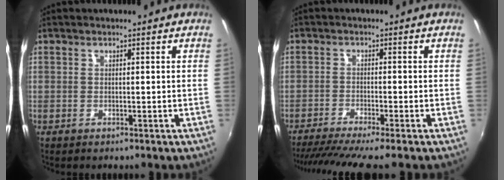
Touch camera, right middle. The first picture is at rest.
{"total": 8.2, "force": [-7.0, -0.9, 4.2], "torque": [-0.094, -0.026, -0.115]}